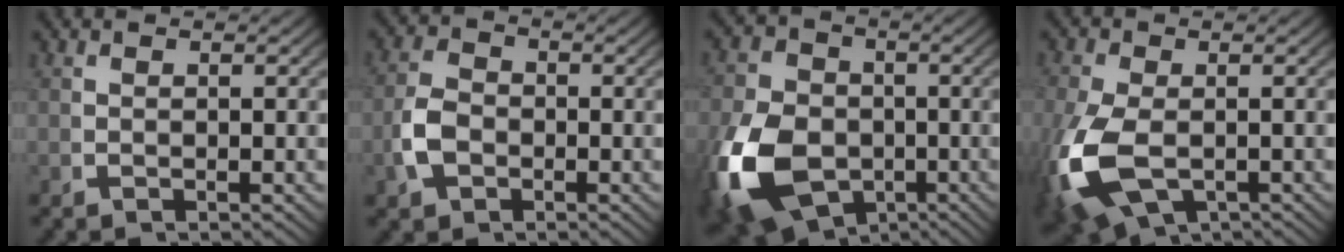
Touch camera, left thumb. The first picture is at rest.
{"total": 3.5, "force": [-1.0, 2.7, 2.1], "torque": [-0.052, -0.007, -0.016]}
{"total": 12.2, "force": [-4.0, 8.9, 7.4], "torque": [-0.161, -0.052, -0.050]}
{"total": 8.3, "force": [-2.6, 5.4, 5.8], "torque": [-0.161, -0.041, -0.022]}